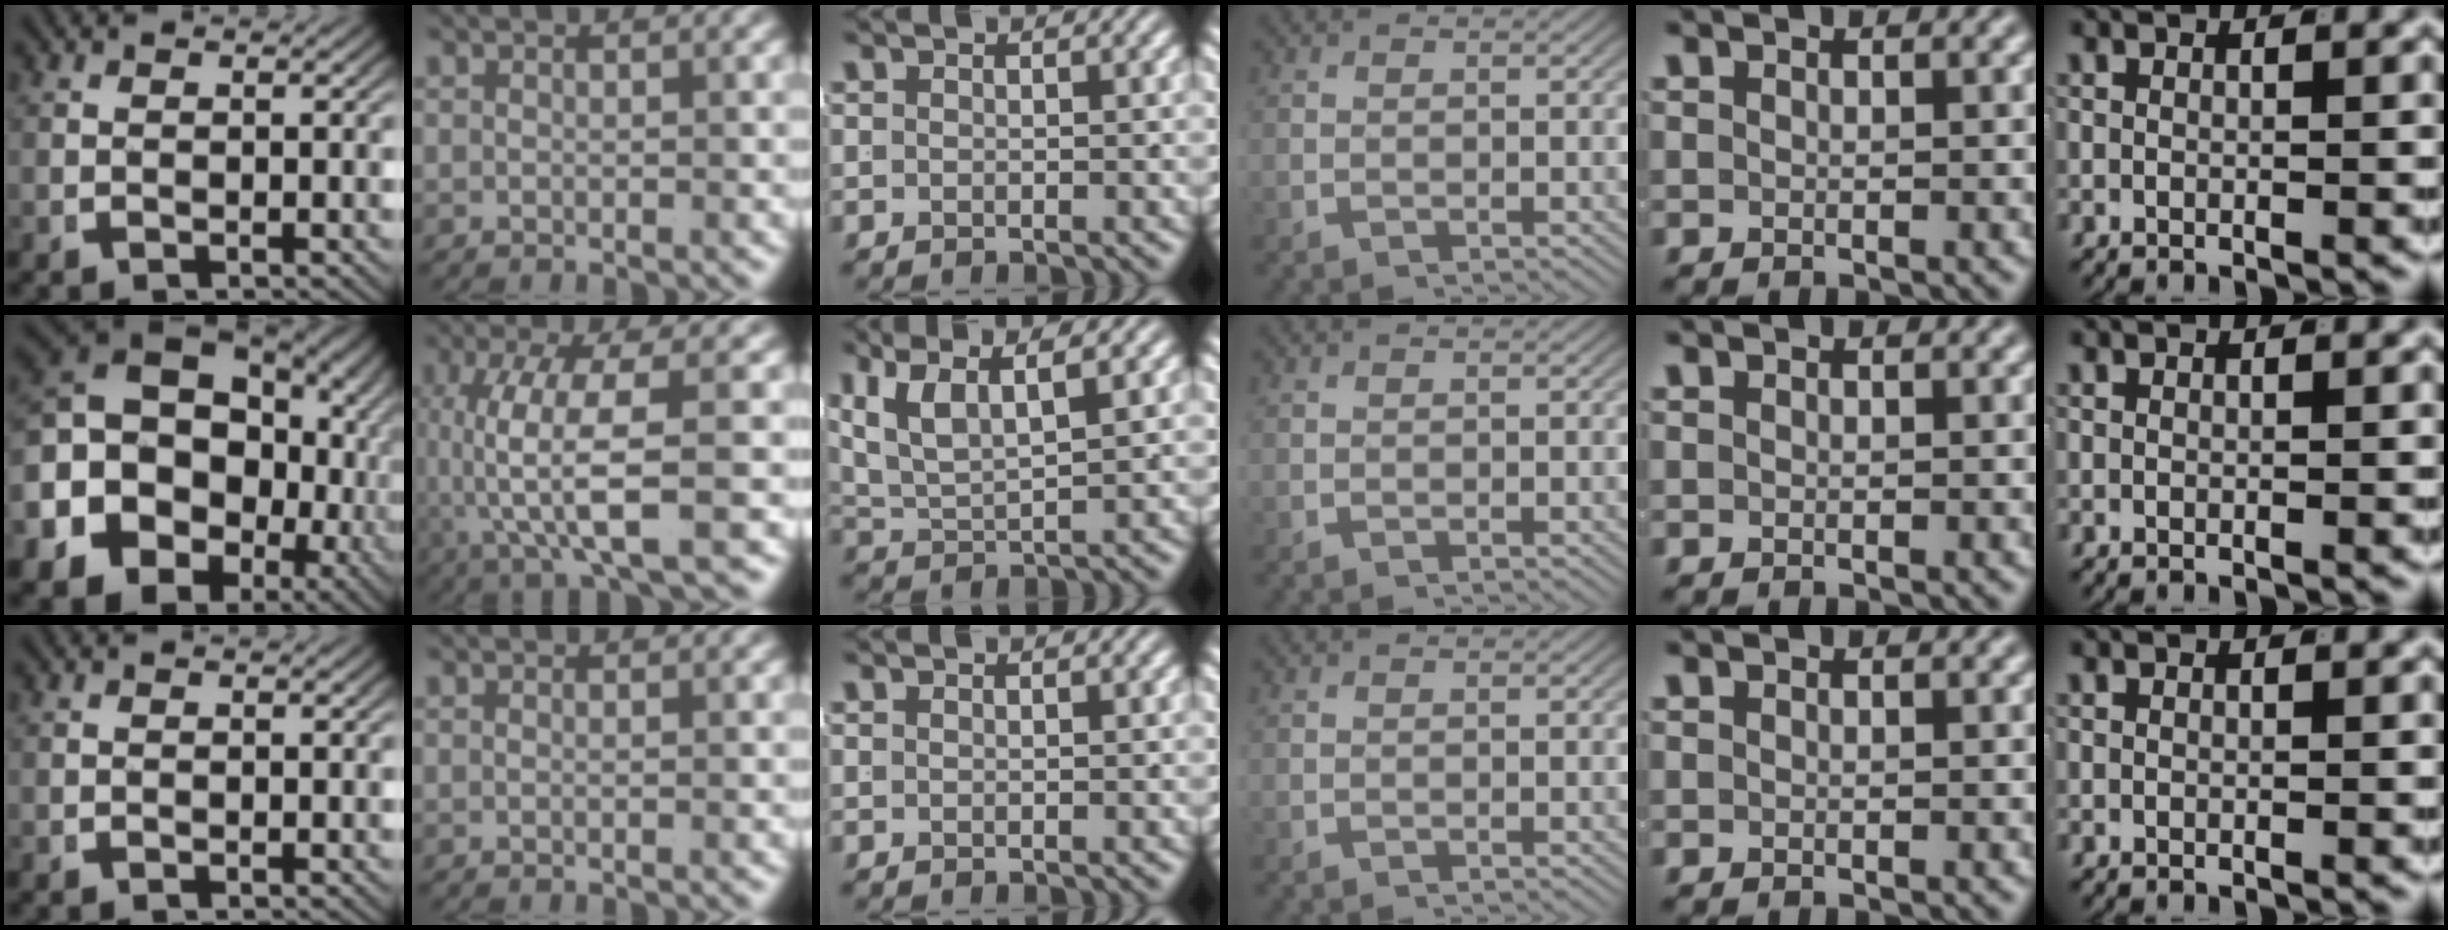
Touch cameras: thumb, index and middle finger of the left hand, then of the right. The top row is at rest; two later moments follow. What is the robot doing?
{"motion": "lift_and_place", "object": "shorts"}